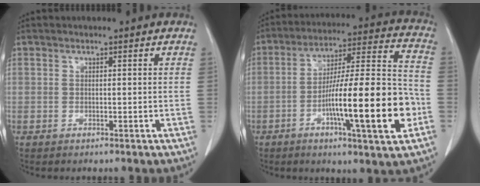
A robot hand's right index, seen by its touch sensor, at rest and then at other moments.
{"total": 19.6, "force": [-5.9, 1.5, 18.7], "torque": [-0.286, 0.005, -0.089]}